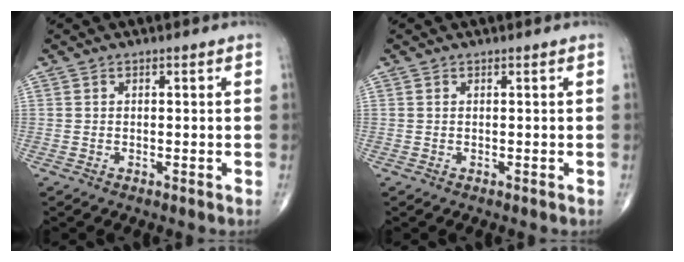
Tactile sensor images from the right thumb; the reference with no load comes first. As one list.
[{"total": 0.0}]